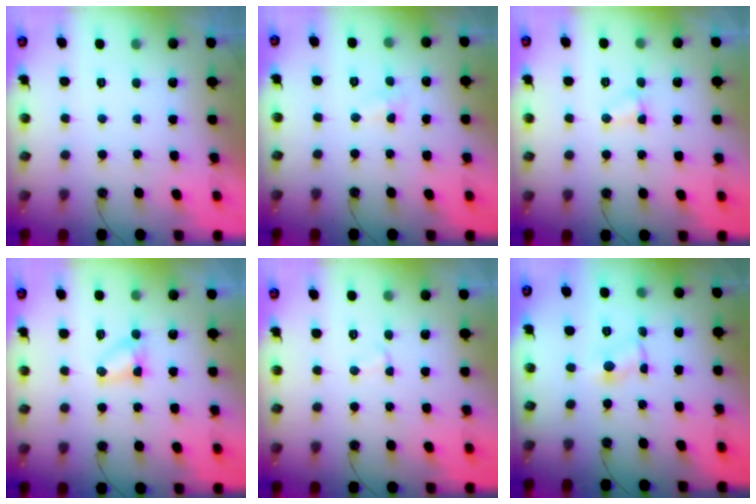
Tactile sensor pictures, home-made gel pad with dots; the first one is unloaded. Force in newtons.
{"total": 2.9, "press": 2.9, "slide": 0.4}
{"total": 3.7, "press": 3.7, "slide": 0.6}
{"total": 3.6, "press": 3.6, "slide": 0.4}
{"total": 2.3, "press": 2.3, "slide": 0.3}
{"total": 1.5, "press": 1.5, "slide": 0.2}